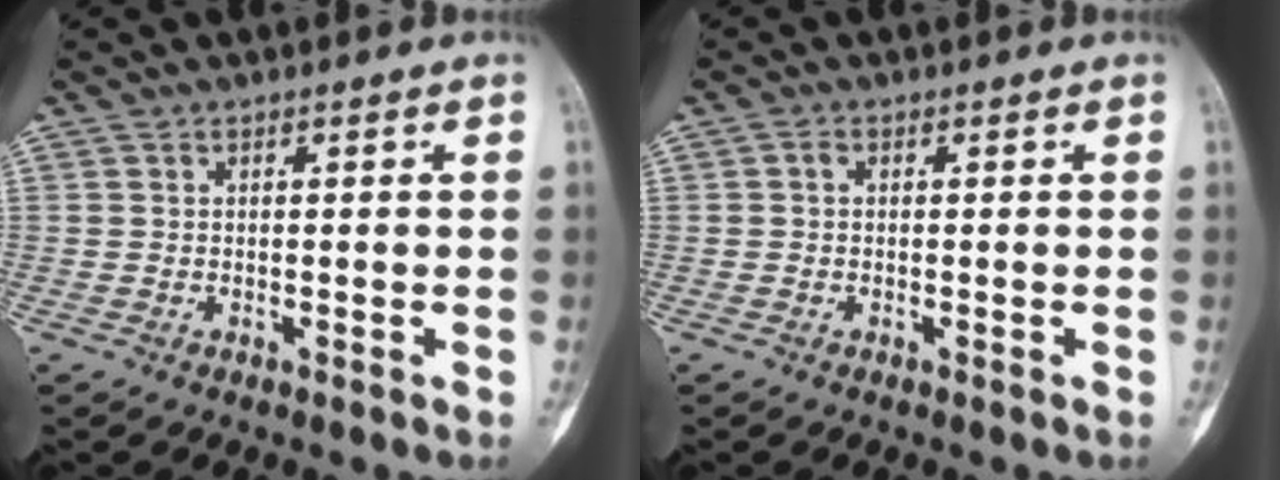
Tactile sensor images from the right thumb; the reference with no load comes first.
{"total": 0.7, "force": [0.0, 0.6, 0.5], "torque": [-0.007, 0.002, -0.005]}